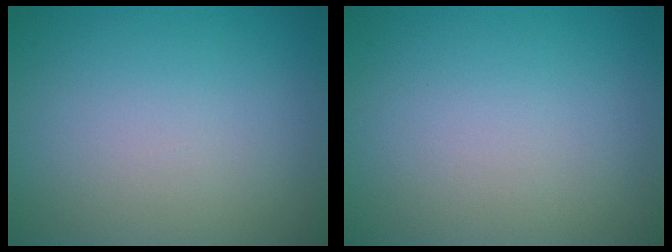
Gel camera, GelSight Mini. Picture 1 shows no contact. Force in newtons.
{"total": 0.0}